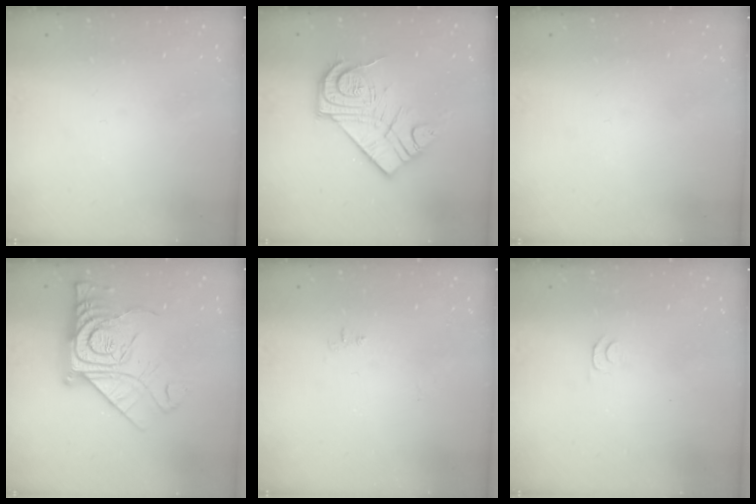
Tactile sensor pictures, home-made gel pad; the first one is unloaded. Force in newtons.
{"total": 15.6, "press": 15.5, "slide": 1.3}
{"total": 0.0}
{"total": 19.5, "press": 19.4, "slide": 1.8}
{"total": 5.2, "press": 5.2, "slide": 0.6}
{"total": 3.5, "press": 3.4, "slide": 0.4}